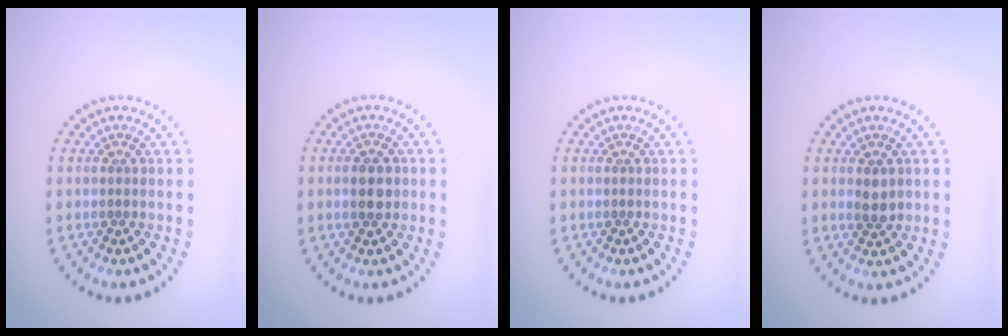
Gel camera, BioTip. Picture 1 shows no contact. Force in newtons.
{"total": 2.8, "press": 2.8, "slide": 0.2}
{"total": 0.0}
{"total": 1.7, "press": 1.6, "slide": 0.2}